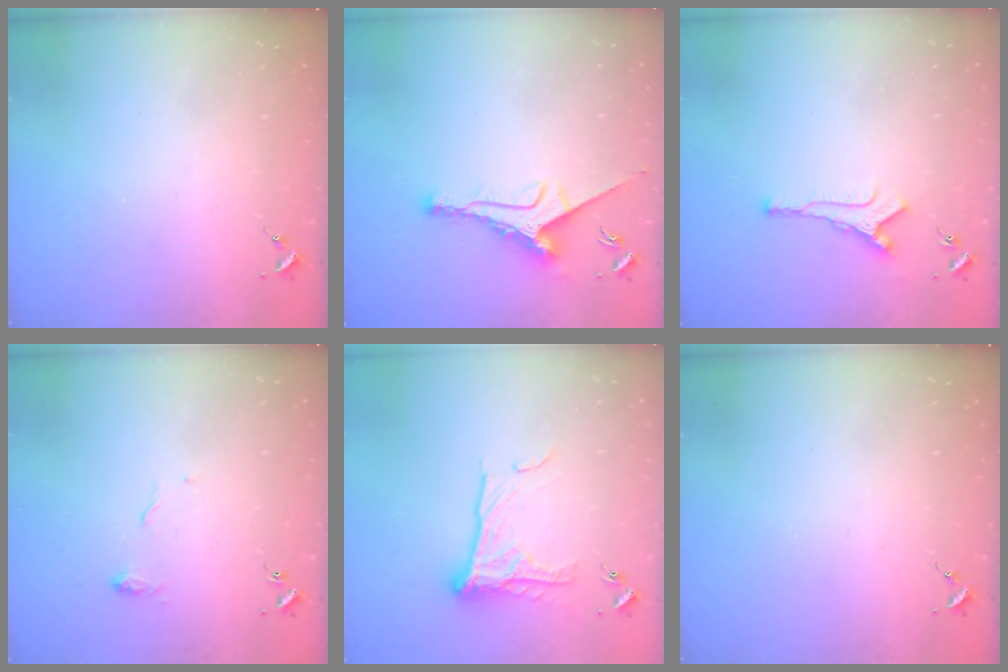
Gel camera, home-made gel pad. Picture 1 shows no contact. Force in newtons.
{"total": 9.2, "press": 9.2, "slide": 0.2}
{"total": 7.1, "press": 7.1, "slide": 0.8}
{"total": 7.5, "press": 7.5, "slide": 0.4}
{"total": 14.6, "press": 14.5, "slide": 1.0}
{"total": 0.0}